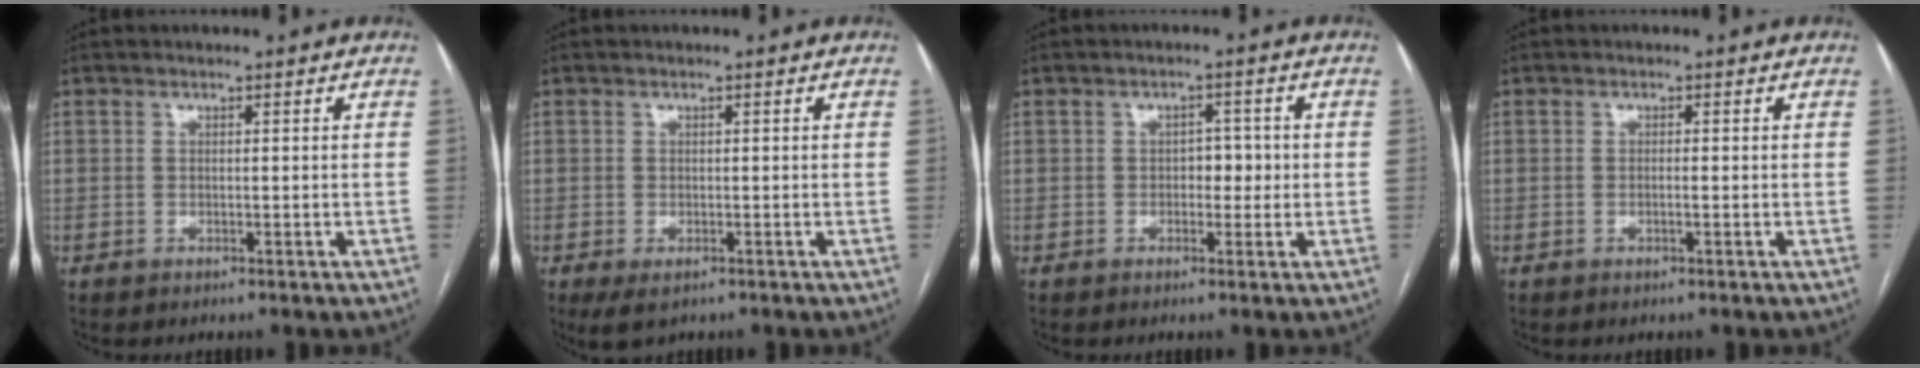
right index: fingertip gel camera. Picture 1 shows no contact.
{"total": 2.8, "force": [-1.4, 1.5, 1.9], "torque": [-0.038, -0.007, -0.016]}
{"total": 2.9, "force": [-0.2, 1.8, 2.2], "torque": [-0.023, 0.009, -0.004]}
{"total": 0.8, "force": [-0.2, 0.0, 0.8], "torque": [-0.014, 0.001, -0.004]}